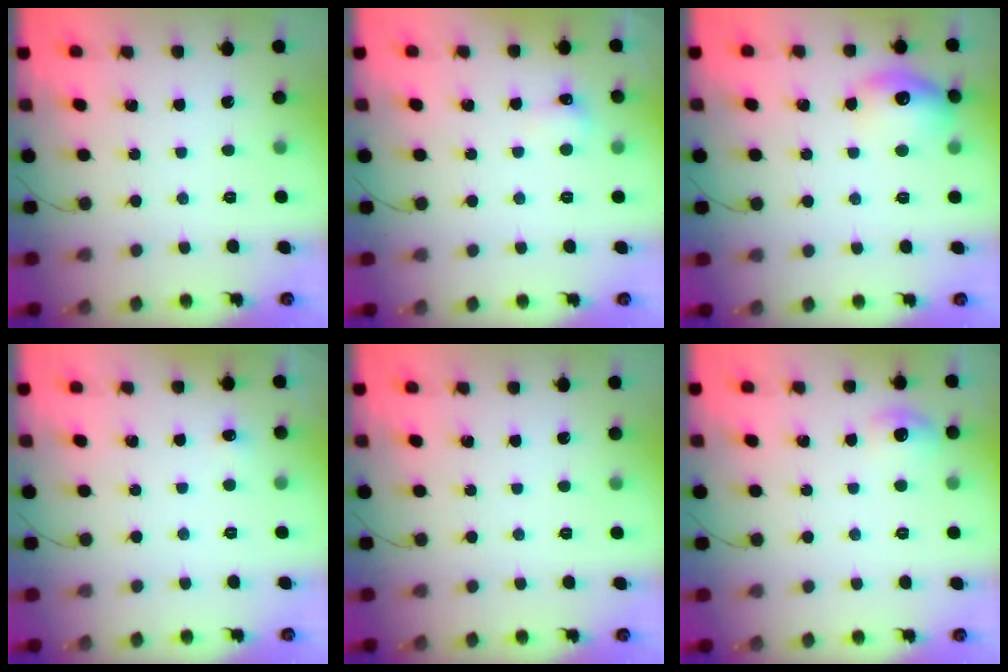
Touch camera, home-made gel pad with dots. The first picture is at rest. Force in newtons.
{"total": 7.2, "press": 4.2, "slide": 5.8}
{"total": 12.5, "press": 12.4, "slide": 1.0}
{"total": 3.3, "press": 3.1, "slide": 0.9}
{"total": 0.0}
{"total": 6.8, "press": 6.6, "slide": 1.7}